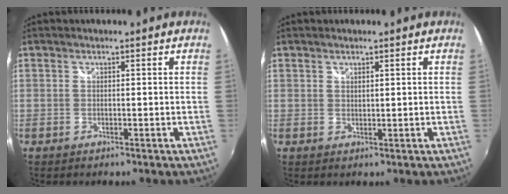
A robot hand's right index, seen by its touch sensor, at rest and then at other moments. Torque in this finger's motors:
{"motor_torque": [-0.10, 0.06, -0.03, -0.01]}